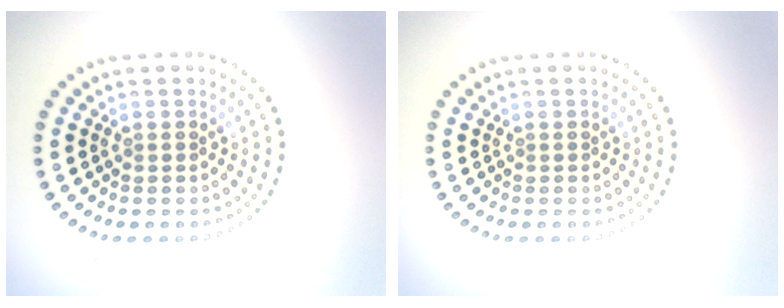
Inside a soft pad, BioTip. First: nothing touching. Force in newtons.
{"total": 0.0}